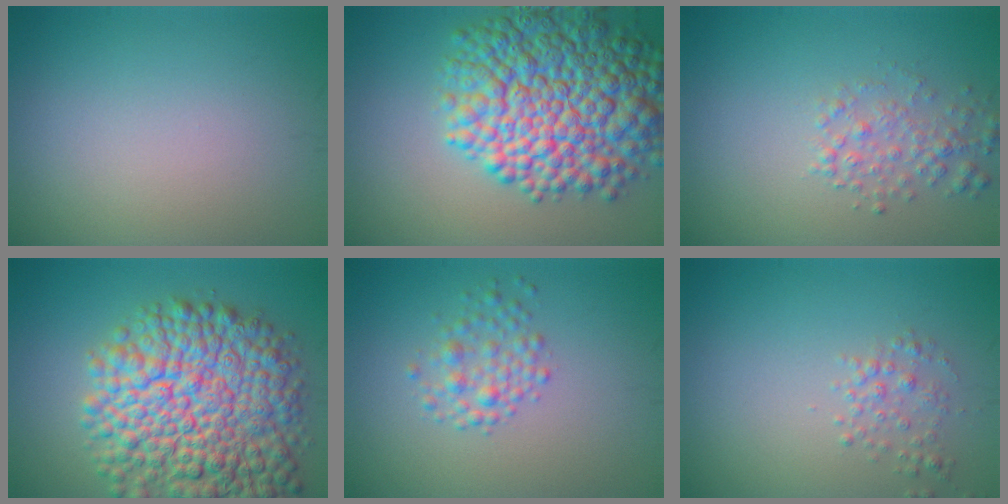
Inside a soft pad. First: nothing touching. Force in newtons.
{"total": 12.2, "press": 12.2, "slide": 0.2}
{"total": 2.3, "press": 2.3, "slide": 0.1}
{"total": 13.0, "press": 13.0, "slide": 0.5}
{"total": 2.2, "press": 2.2, "slide": 0.1}
{"total": 1.6, "press": 1.6, "slide": 0.1}